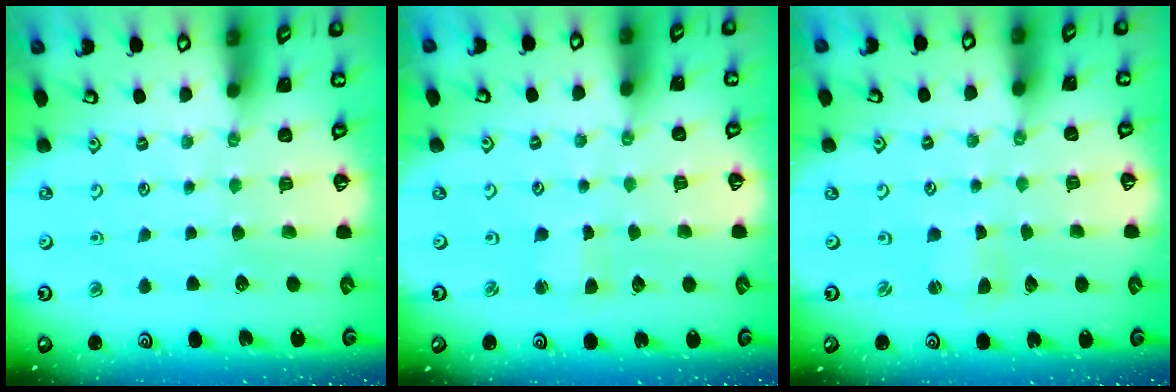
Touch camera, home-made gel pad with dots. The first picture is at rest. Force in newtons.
{"total": 2.1, "press": 2.0, "slide": 0.3}
{"total": 0.6, "press": 0.5, "slide": 0.2}